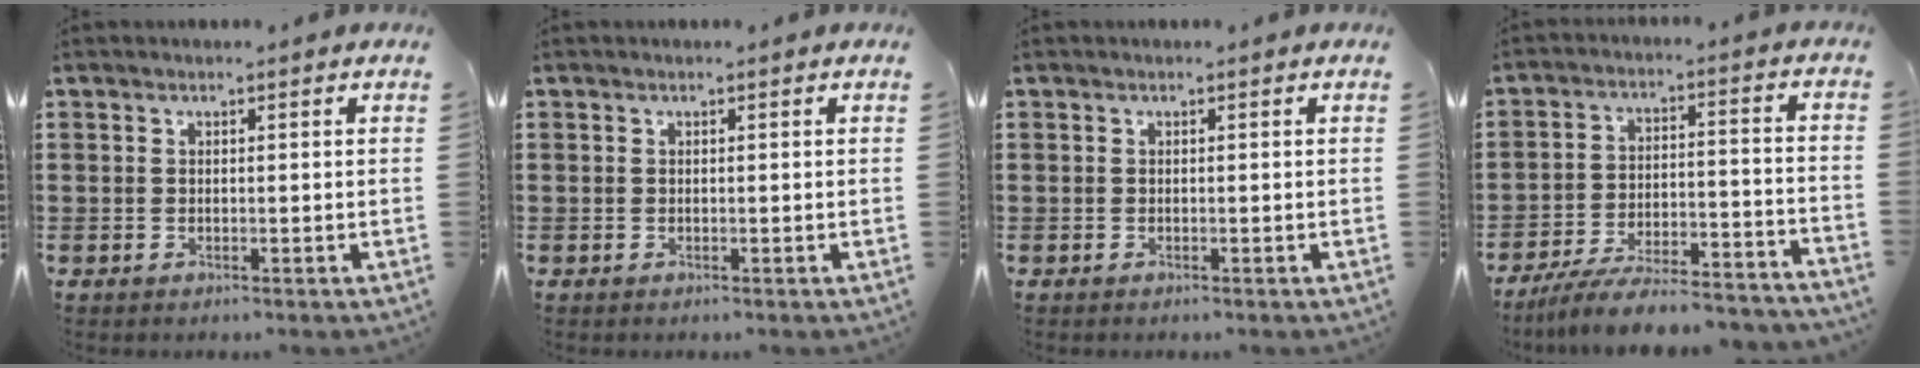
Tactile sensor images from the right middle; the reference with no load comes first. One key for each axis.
{"total": 0.0}
{"total": 0.0}
{"total": 8.0, "fx": -7.5, "fy": 0.5, "fz": 2.9, "tx": -0.045, "ty": 0.008, "tz": -0.144}